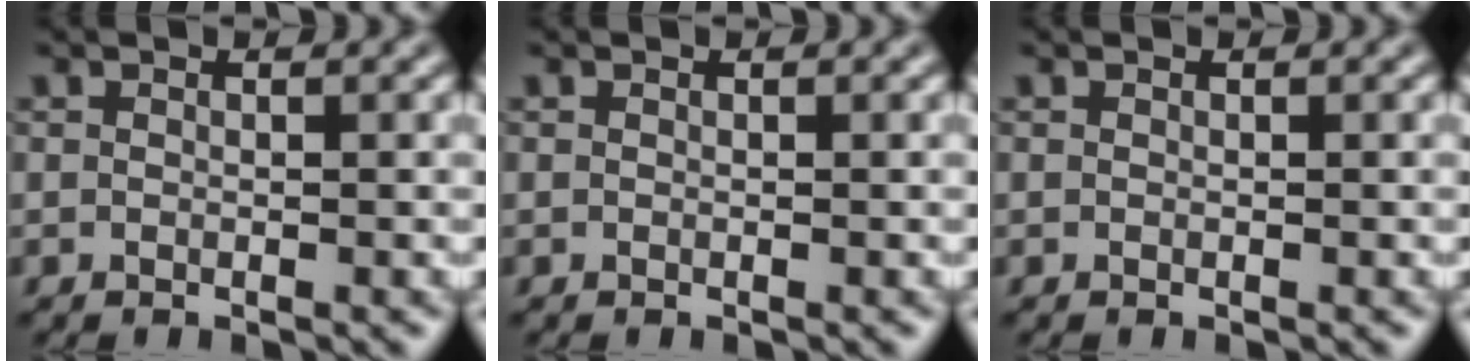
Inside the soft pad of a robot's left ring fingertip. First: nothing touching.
{"total": 0.0}
{"total": 0.0}